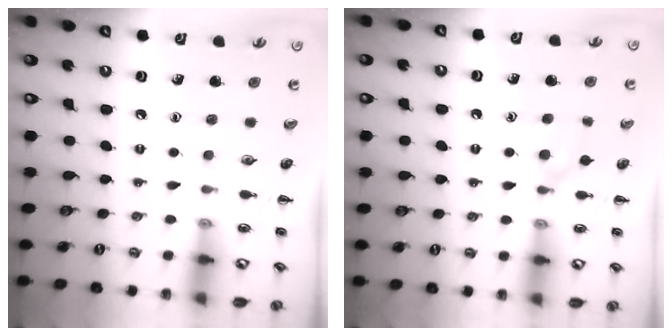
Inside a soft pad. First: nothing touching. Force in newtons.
{"total": 5.1, "press": 4.8, "slide": 1.6}